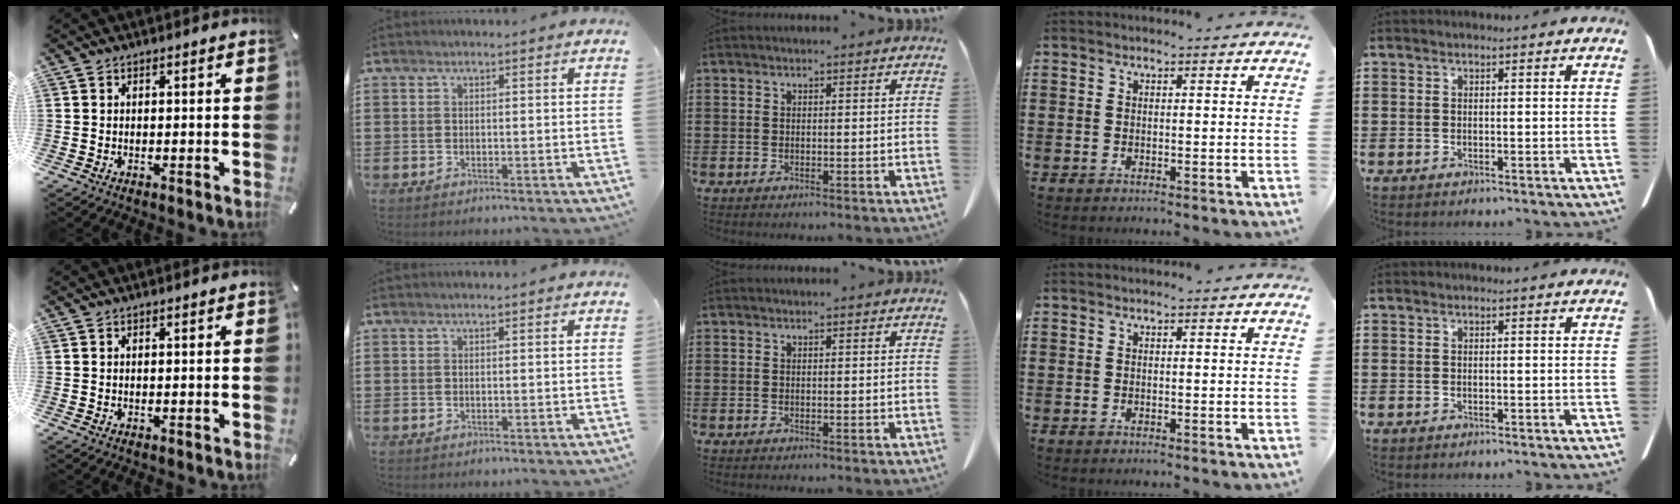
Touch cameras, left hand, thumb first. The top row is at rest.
{}